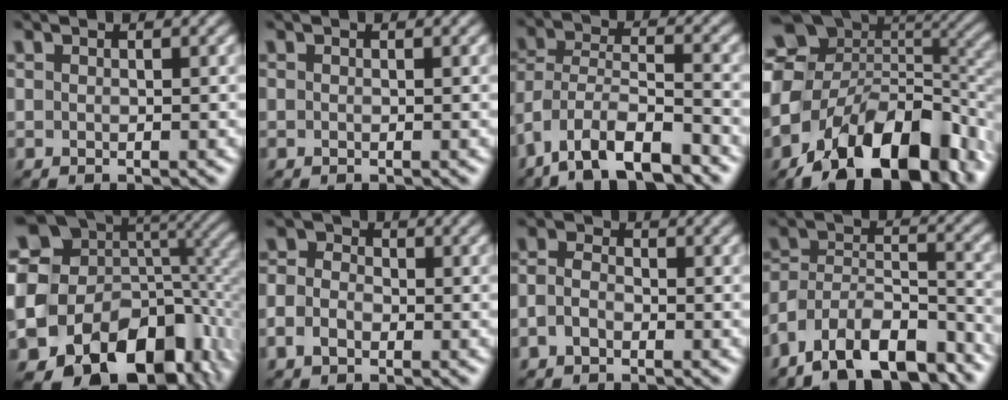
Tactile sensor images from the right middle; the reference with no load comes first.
{"total": 0.0}
{"total": 11.0, "force": [-8.0, 4.4, 6.1], "torque": [-0.120, -0.016, -0.144]}
{"total": 16.9, "force": [-7.3, 10.1, 11.3], "torque": [-0.198, -0.013, -0.105]}
{"total": 21.4, "force": [-8.0, 15.9, 11.9], "torque": [-0.191, -0.024, -0.114]}
{"total": 3.4, "force": [-0.6, 2.7, 1.8], "torque": [-0.024, 0.011, -0.025]}
{"total": 2.3, "force": [-0.8, 1.7, 1.4], "torque": [-0.032, 0.000, -0.021]}
{"total": 11.4, "force": [-9.1, 4.7, 4.8], "torque": [-0.081, 0.009, -0.152]}